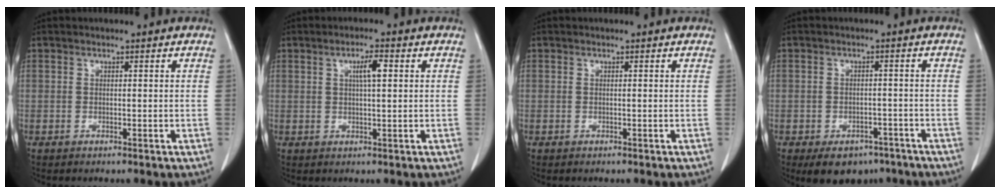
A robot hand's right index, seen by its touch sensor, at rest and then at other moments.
{"total": 3.5, "force": [1.0, 0.4, 3.3], "torque": [-0.059, 0.003, 0.016]}
{"total": 0.0}
{"total": 7.5, "force": [-5.2, 4.7, 2.8], "torque": [-0.030, 0.008, -0.067]}